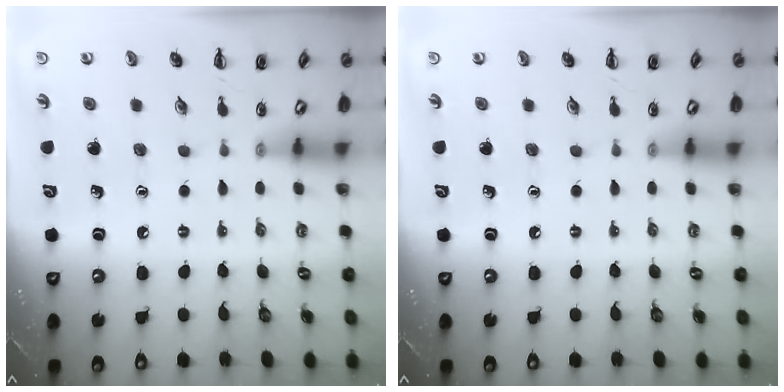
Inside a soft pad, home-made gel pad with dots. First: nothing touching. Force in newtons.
{"total": 0.0}